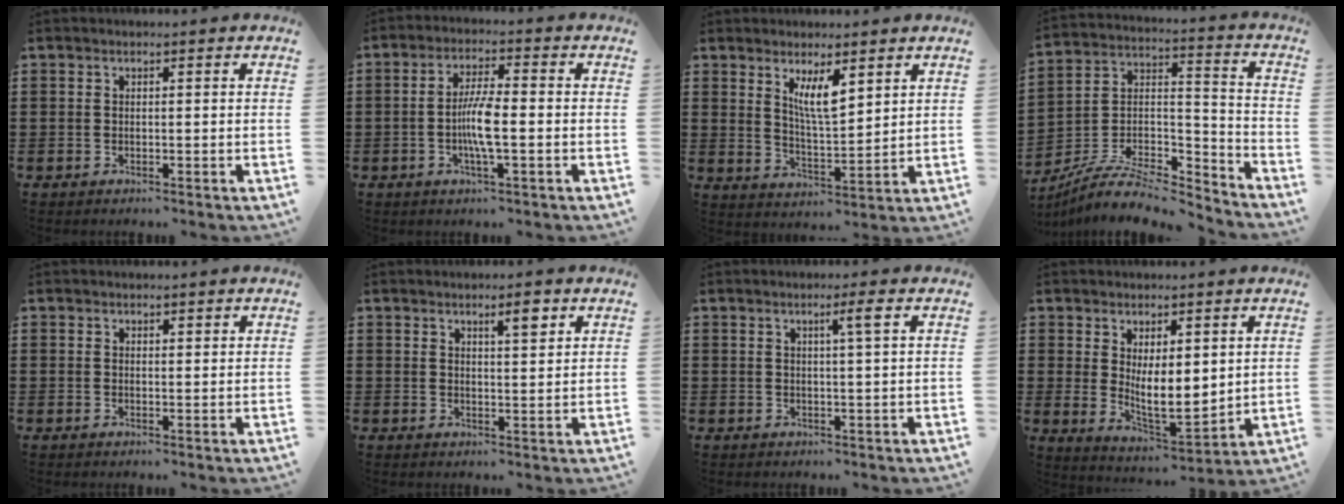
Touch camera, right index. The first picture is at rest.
{"total": 6.0, "force": [-1.2, 1.1, 5.8], "torque": [-0.115, -0.001, -0.027]}
{"total": 6.0, "force": [3.4, 1.6, 4.7], "torque": [-0.093, -0.007, 0.056]}
{"total": 8.6, "force": [-7.2, 3.0, 3.5], "torque": [-0.071, 0.008, -0.142]}
{"total": 0.9, "force": [0.7, 0.4, 0.2], "torque": [-0.005, 0.003, 0.014]}
{"total": 3.5, "force": [2.3, 0.7, 2.6], "torque": [-0.038, 0.000, 0.034]}
{"total": 2.5, "force": [0.9, -0.4, 2.3], "torque": [-0.035, -0.007, 0.010]}
{"total": 5.5, "force": [2.1, 2.7, 4.4], "torque": [-0.081, -0.015, 0.039]}